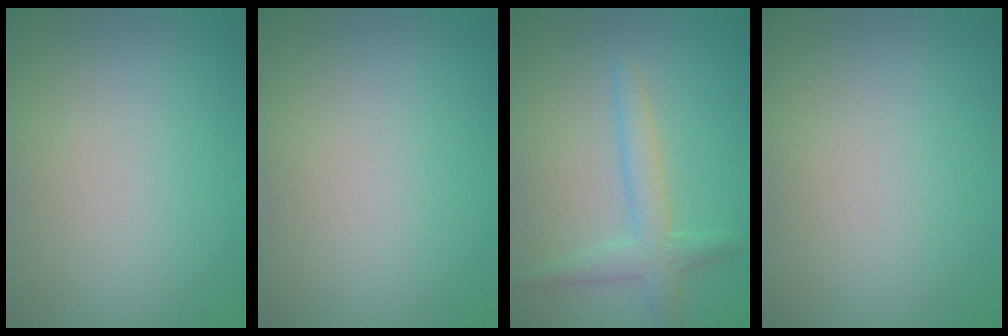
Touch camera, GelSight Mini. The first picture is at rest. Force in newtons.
{"total": 0.0}
{"total": 3.0, "press": 3.0, "slide": 0.0}
{"total": 0.0}